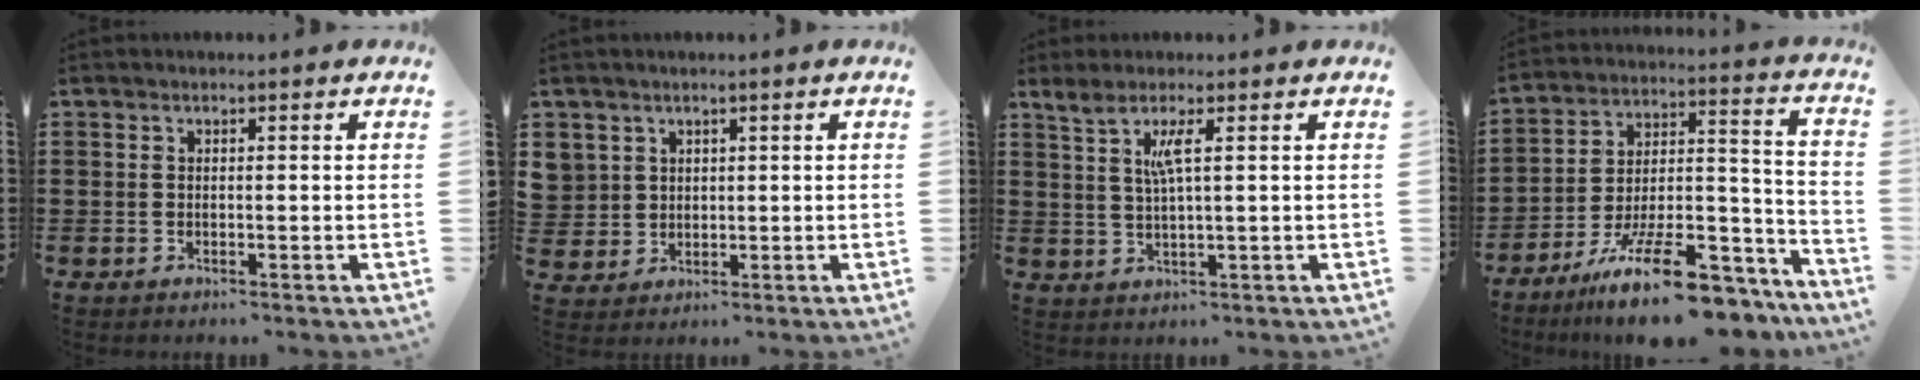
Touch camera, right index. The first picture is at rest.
{"total": 3.2, "force": [1.5, 2.8, 0.0], "torque": [-0.018, 0.009, 0.030]}
{"total": 3.6, "force": [1.4, -0.2, 3.3], "torque": [-0.070, -0.004, 0.022]}
{"total": 17.1, "force": [-13.0, 4.3, 10.2], "torque": [-0.147, 0.065, -0.219]}